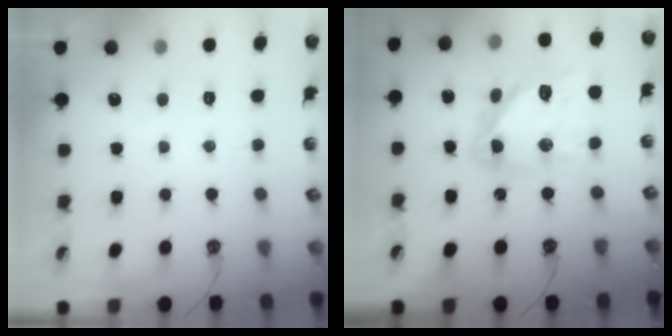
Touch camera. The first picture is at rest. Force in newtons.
{"total": 15.5, "press": 15.4, "slide": 1.4}